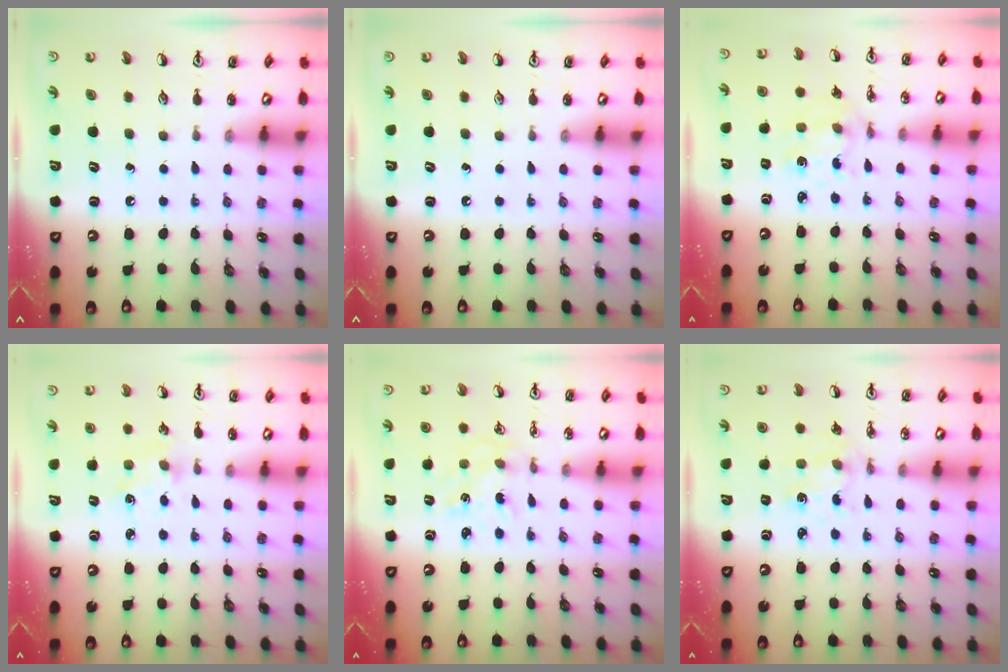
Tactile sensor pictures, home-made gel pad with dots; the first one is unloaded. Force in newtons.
{"total": 0.0}
{"total": 2.3, "press": 2.3, "slide": 0.4}
{"total": 1.8, "press": 1.7, "slide": 0.5}
{"total": 1.5, "press": 1.4, "slide": 0.4}
{"total": 1.6, "press": 1.6, "slide": 0.1}